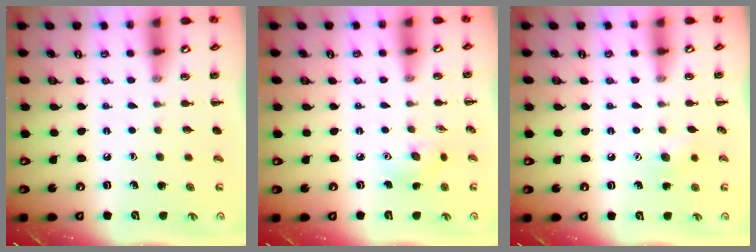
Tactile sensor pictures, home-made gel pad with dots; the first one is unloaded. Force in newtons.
{"total": 4.6, "press": 4.4, "slide": 1.2}
{"total": 6.5, "press": 6.3, "slide": 1.6}